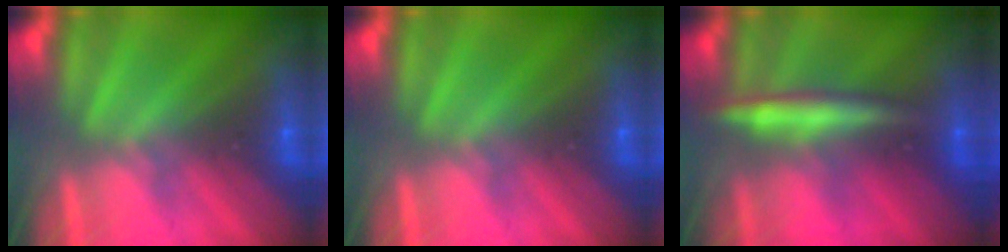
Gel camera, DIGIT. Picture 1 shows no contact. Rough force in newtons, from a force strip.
{"total": 0.0}
{"total": 2.8}